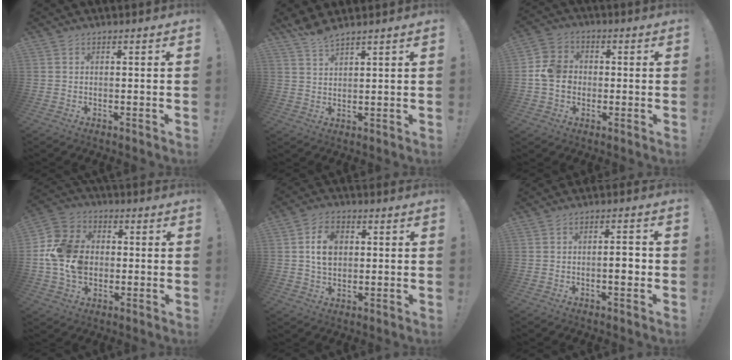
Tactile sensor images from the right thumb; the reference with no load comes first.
{"total": 4.6, "force": [4.3, 0.6, 1.5], "torque": [-0.033, -0.027, 0.080]}
{"total": 9.4, "force": [-0.9, 8.3, 4.3], "torque": [-0.076, 0.020, -0.010]}
{"total": 14.0, "force": [-0.4, 11.8, 7.7], "torque": [-0.130, 0.015, -0.001]}
{"total": 8.5, "force": [1.6, 6.5, 5.3], "torque": [-0.079, 0.002, 0.027]}
{"total": 4.1, "force": [-1.0, 1.3, 3.8], "torque": [-0.048, 0.001, -0.022]}